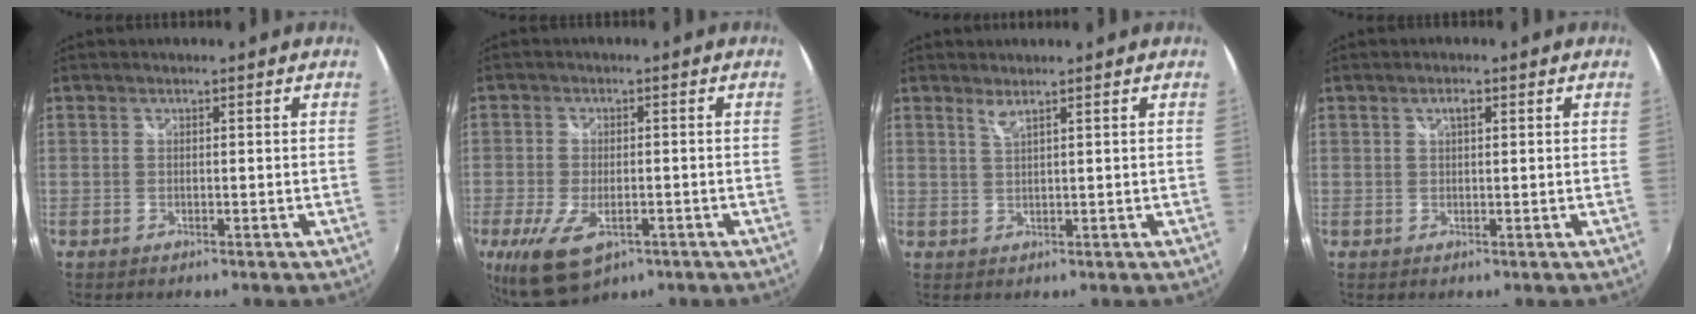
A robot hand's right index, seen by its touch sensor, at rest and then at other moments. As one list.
[{"total": 10.5, "force": [-4.9, 5.3, 7.6], "torque": [-0.172, -0.037, -0.083]}, {"total": 1.5, "force": [1.2, -0.2, 1.0], "torque": [-0.019, -0.003, 0.021]}, {"total": 1.6, "force": [0.6, 0.6, 1.3], "torque": [-0.022, 0.004, 0.009]}]